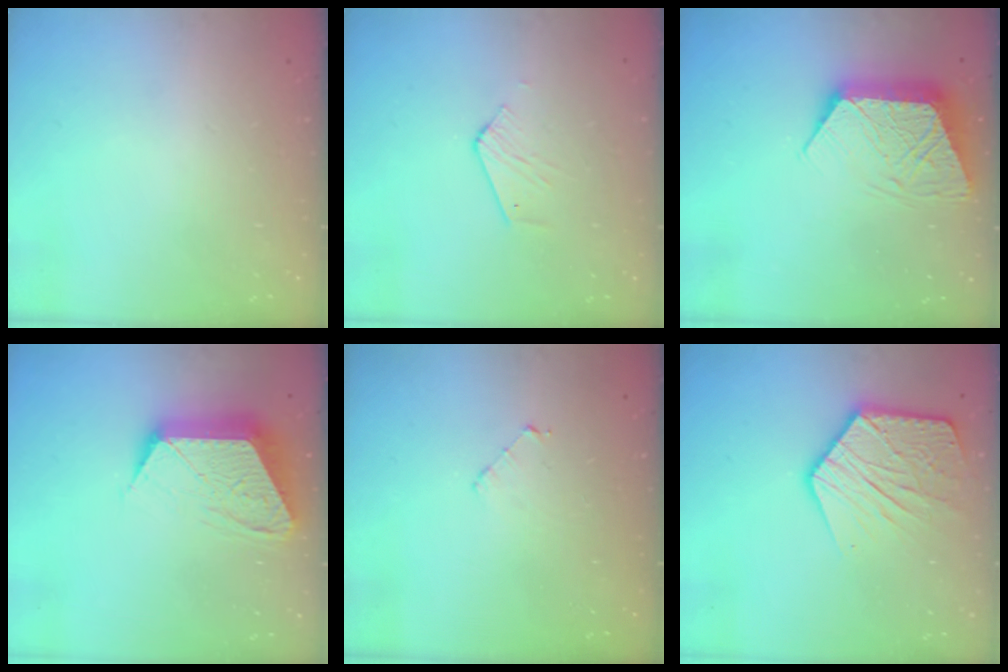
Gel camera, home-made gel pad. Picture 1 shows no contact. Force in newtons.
{"total": 2.6, "press": 2.6, "slide": 0.1}
{"total": 14.4, "press": 14.3, "slide": 1.0}
{"total": 14.0, "press": 14.0, "slide": 0.9}
{"total": 3.5, "press": 3.5, "slide": 0.3}
{"total": 15.2, "press": 15.2, "slide": 1.1}